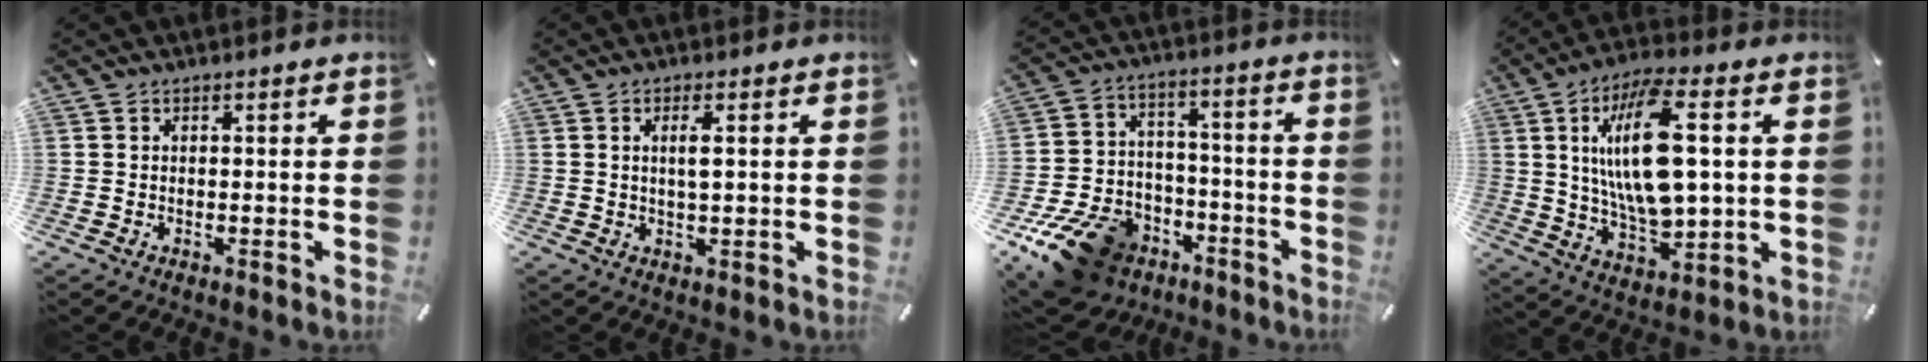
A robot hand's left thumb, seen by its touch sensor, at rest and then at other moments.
{"total": 3.5, "force": [0.6, 0.8, 3.3], "torque": [-0.067, 0.001, 0.008]}
{"total": 15.7, "force": [-10.2, 10.1, 6.5], "torque": [-0.106, 0.075, -0.166]}
{"total": 17.9, "force": [3.8, 7.0, 16.0], "torque": [-0.323, -0.009, 0.055]}